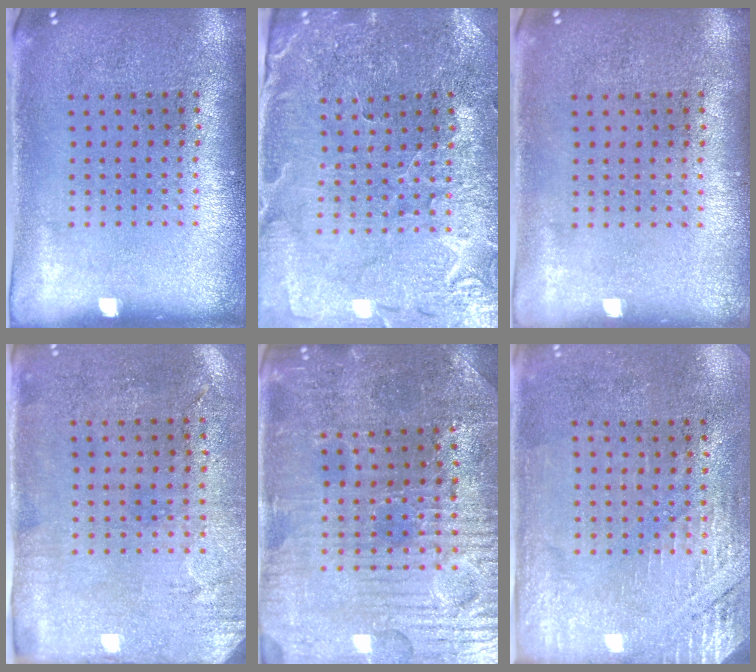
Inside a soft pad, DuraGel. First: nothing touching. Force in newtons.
{"total": 1.5, "press": 1.5, "slide": 0.1}
{"total": 0.0}
{"total": 2.9, "press": 2.4, "slide": 1.7}
{"total": 3.6, "press": 3.6, "slide": 0.4}
{"total": 2.7, "press": 2.4, "slide": 1.2}